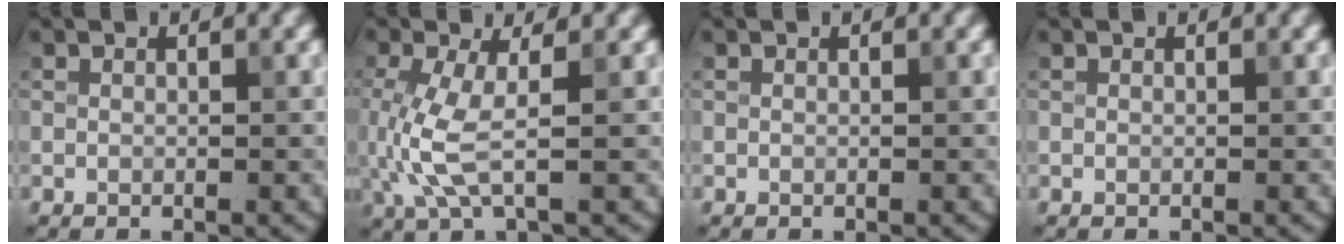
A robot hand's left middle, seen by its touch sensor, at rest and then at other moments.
{"total": 4.3, "force": [-0.4, 1.3, 4.1], "torque": [-0.115, -0.011, -0.008]}
{"total": 0.0}
{"total": 0.0}